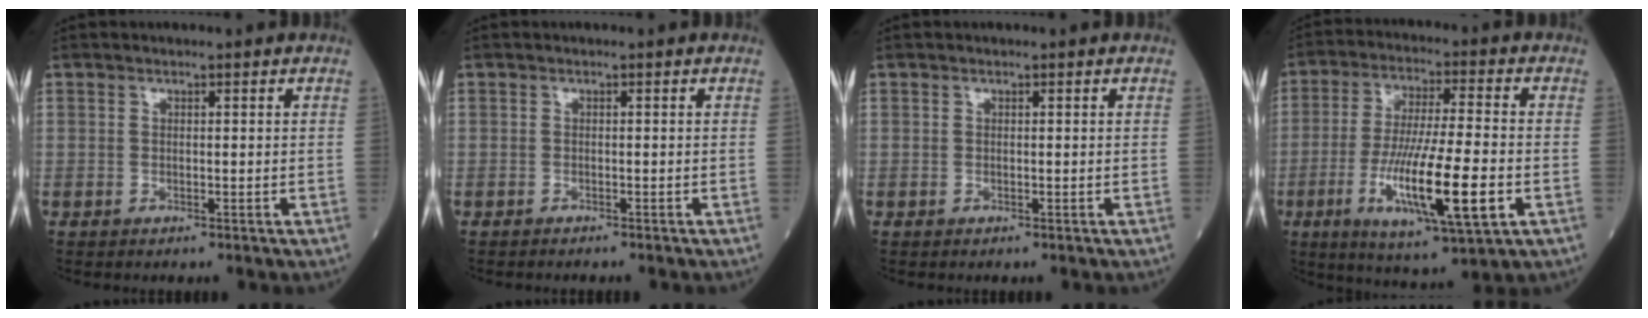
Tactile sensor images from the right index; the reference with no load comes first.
{"total": 1.2, "force": [-1.1, 0.0, 0.4], "torque": [-0.007, 0.000, -0.014]}
{"total": 0.0}
{"total": 16.0, "force": [-4.6, 1.6, 15.2], "torque": [-0.283, -0.024, -0.074]}